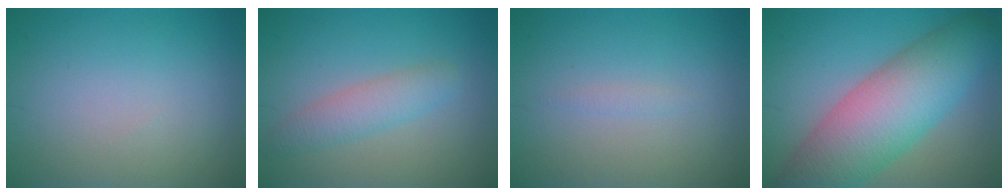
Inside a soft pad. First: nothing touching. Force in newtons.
{"total": 2.9, "press": 2.9, "slide": 0.1}
{"total": 0.6, "press": 0.6, "slide": 0.0}
{"total": 10.7, "press": 10.7, "slide": 0.6}